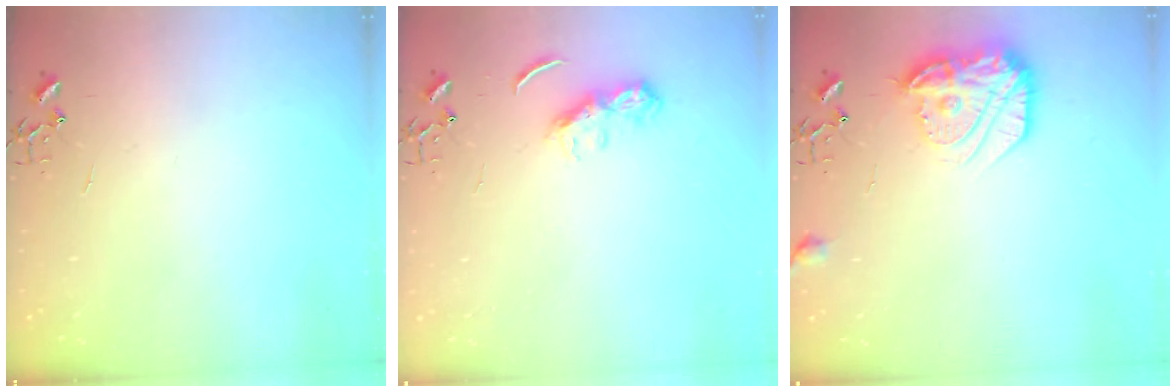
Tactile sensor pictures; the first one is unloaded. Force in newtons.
{"total": 6.7, "press": 6.7, "slide": 0.6}
{"total": 16.5, "press": 16.5, "slide": 1.1}